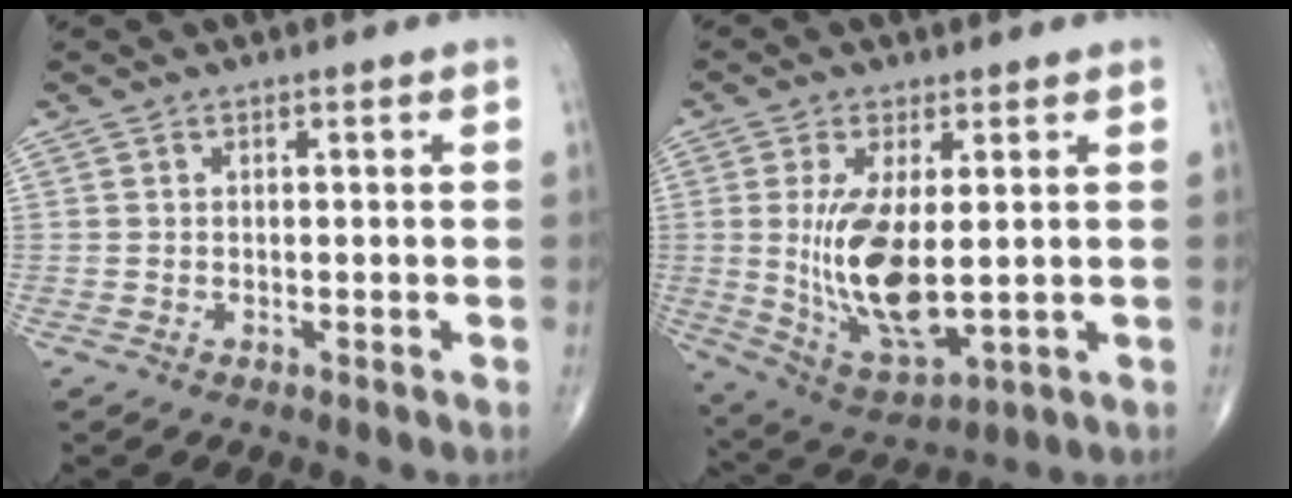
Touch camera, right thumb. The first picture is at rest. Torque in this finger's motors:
{"motor_torque": [-0.16, 0.93, 1.14, 0.97, 0.18]}